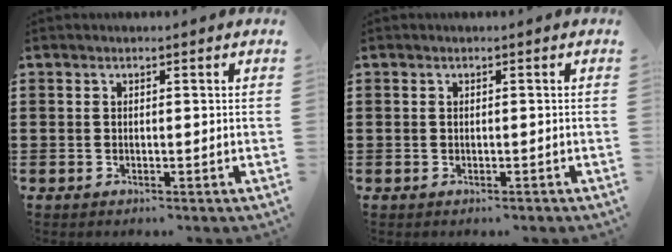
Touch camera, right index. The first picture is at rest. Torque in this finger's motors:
{"motor_torque": [0.29, 0.63, 0.00, 0.01]}